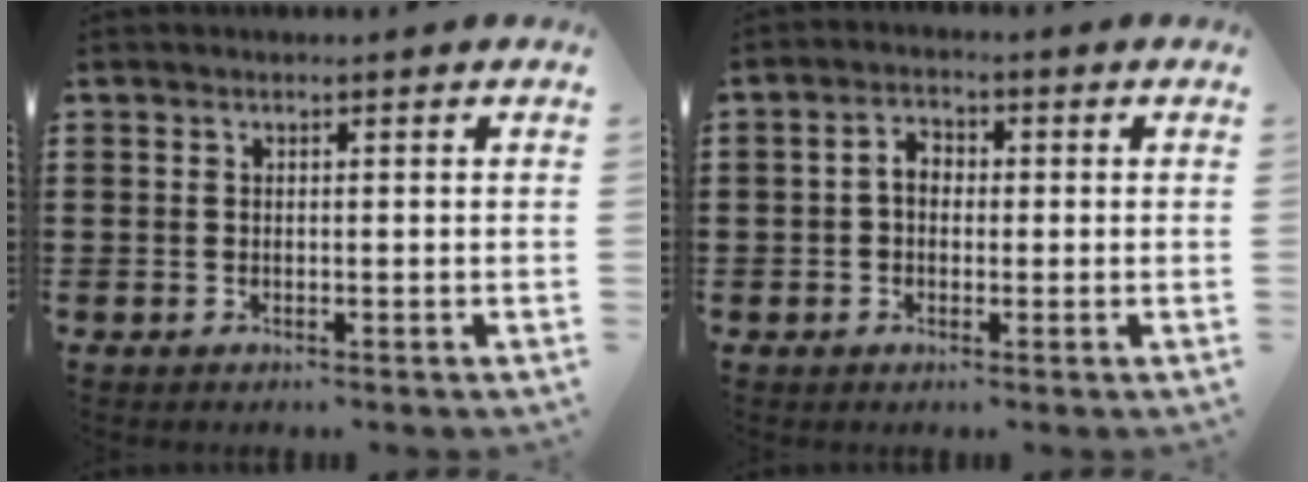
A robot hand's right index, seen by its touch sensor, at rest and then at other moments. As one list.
[{"total": 2.9, "force": [-0.3, 2.0, 2.1], "torque": [-0.043, 0.008, -0.007]}]